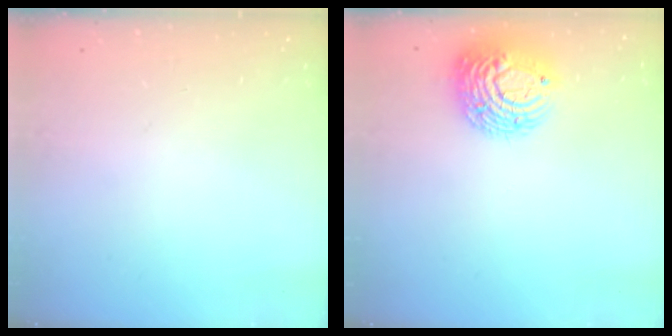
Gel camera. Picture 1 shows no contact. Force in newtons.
{"total": 11.4, "press": 11.3, "slide": 1.0}